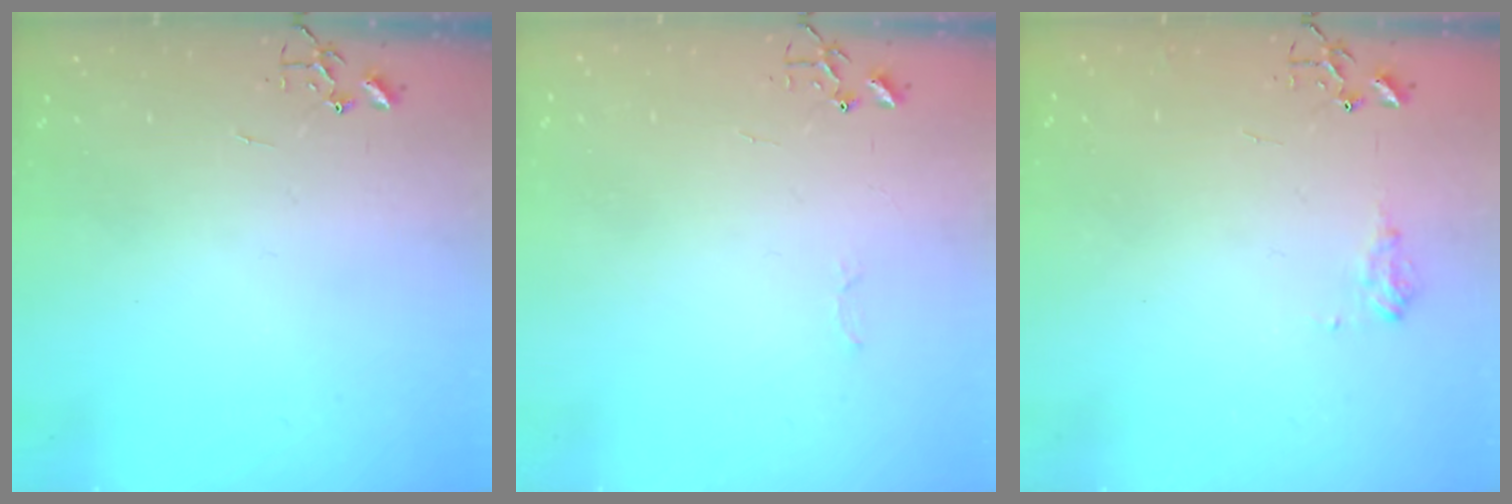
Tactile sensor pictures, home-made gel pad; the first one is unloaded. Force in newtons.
{"total": 2.5, "press": 2.5, "slide": 0.4}
{"total": 6.9, "press": 6.8, "slide": 1.0}